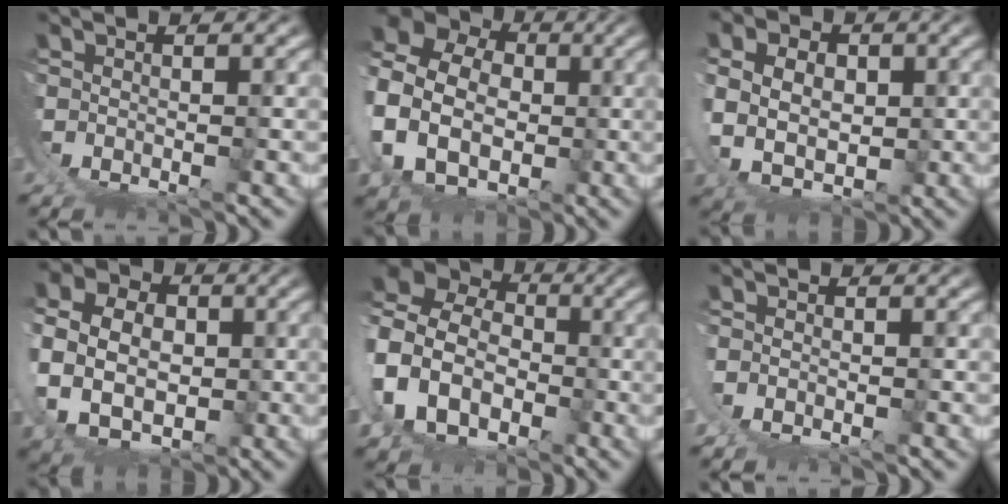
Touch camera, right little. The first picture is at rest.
{"total": 11.6, "force": [2.7, 9.1, 6.8], "torque": [-0.151, -0.022, 0.047]}
{"total": 6.2, "force": [2.2, 4.0, 4.1], "torque": [-0.084, -0.022, 0.054]}
{"total": 11.0, "force": [2.8, 8.0, 7.0], "torque": [-0.139, -0.022, 0.054]}
{"total": 11.2, "force": [2.2, 9.4, 5.6], "torque": [-0.159, -0.026, 0.036]}
{"total": 1.5, "force": [0.4, 1.3, 0.6], "torque": [-0.023, -0.002, 0.006]}